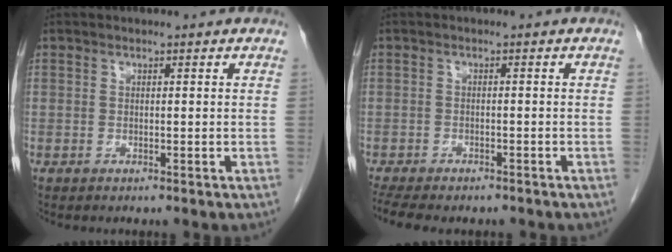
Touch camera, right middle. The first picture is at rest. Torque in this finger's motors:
{"motor_torque": [0.48, -0.34, 0.07, 0.04]}